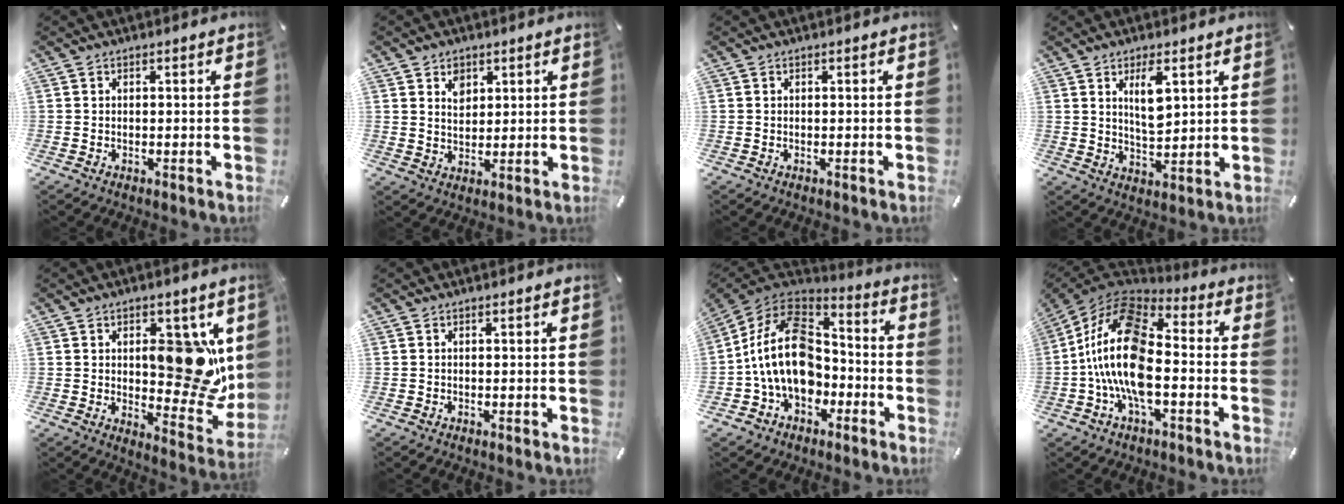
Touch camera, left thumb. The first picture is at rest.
{"total": 4.6, "force": [2.3, 3.9, 0.7], "torque": [0.003, -0.008, 0.037]}
{"total": 0.0}
{"total": 7.1, "force": [3.2, 2.7, 5.7], "torque": [-0.103, -0.013, 0.048]}
{"total": 16.8, "force": [3.9, 9.6, 13.3], "torque": [-0.136, -0.030, 0.068]}
{"total": 0.0}
{"total": 19.0, "force": [-3.3, 14.1, 12.3], "torque": [-0.242, 0.026, -0.057]}
{"total": 20.0, "force": [-3.7, 10.3, 16.8], "torque": [-0.350, 0.016, -0.063]}